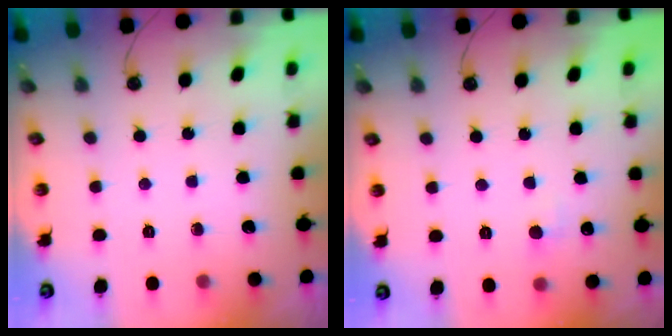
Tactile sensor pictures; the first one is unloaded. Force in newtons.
{"total": 1.7, "press": 1.5, "slide": 0.7}